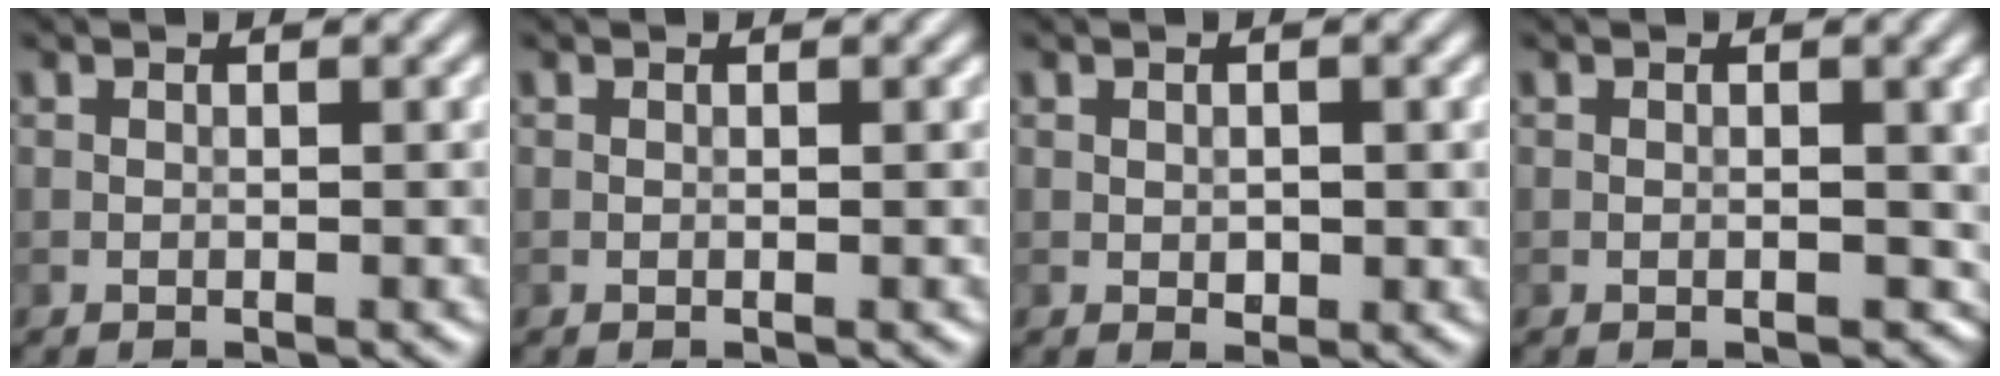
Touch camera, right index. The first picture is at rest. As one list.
[{"total": 0.0}, {"total": 1.1, "force": [0.0, 0.8, 0.8], "torque": [-0.010, -0.002, 0.002]}, {"total": 1.8, "force": [-0.5, 1.1, 1.3], "torque": [-0.018, -0.002, -0.003]}]